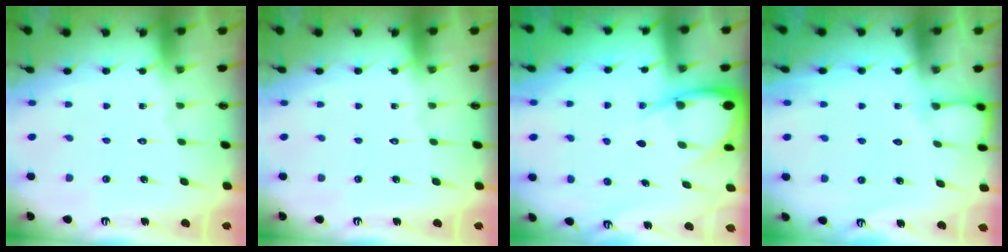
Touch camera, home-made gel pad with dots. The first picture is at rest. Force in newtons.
{"total": 0.0}
{"total": 8.4, "press": 8.4, "slide": 0.8}
{"total": 4.6, "press": 4.5, "slide": 0.5}